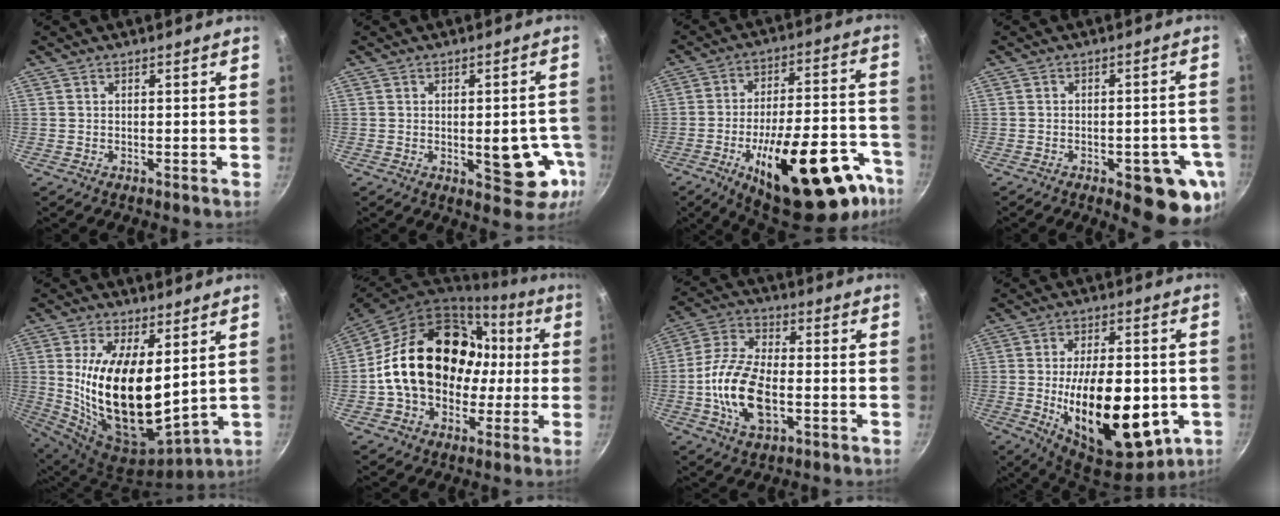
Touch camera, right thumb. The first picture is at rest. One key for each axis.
{"total": 11.0, "fx": -2.5, "fy": 5.3, "fz": 9.3, "tx": -0.067, "ty": 0.008, "tz": -0.025}
{"total": 29.7, "fx": -14.8, "fy": 11.8, "fz": 22.9, "tx": -0.265, "ty": 0.066, "tz": -0.208}
{"total": 12.4, "fx": -5.0, "fy": 5.1, "fz": 10.1, "tx": -0.079, "ty": 0.013, "tz": -0.060}
{"total": 21.1, "fx": 3.6, "fy": 10.4, "fz": 18.0, "tx": -0.321, "ty": -0.047, "tz": 0.081}
{"total": 24.0, "fx": 1.1, "fy": 18.1, "fz": 15.7, "tx": -0.249, "ty": 0.055, "tz": 0.026}
{"total": 14.7, "fx": -2.9, "fy": 7.7, "fz": 12.1, "tx": -0.234, "ty": 0.025, "tz": -0.065}
{"total": 23.7, "fx": -4.1, "fy": 11.9, "fz": 20.1, "tx": -0.296, "ty": -0.001, "tz": -0.045}